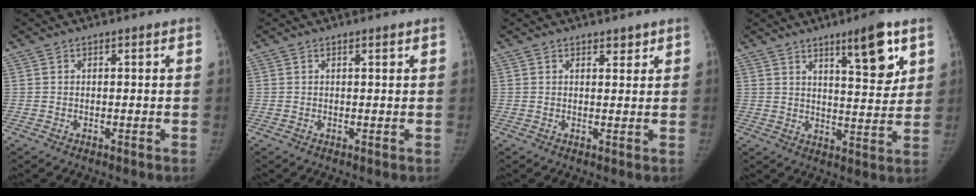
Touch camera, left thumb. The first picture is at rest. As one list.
[{"total": 0.7, "force": [0.4, 0.2, 0.5], "torque": [-0.007, -0.001, 0.007]}, {"total": 1.8, "force": [1.4, 0.9, 0.6], "torque": [0.006, -0.008, 0.015]}, {"total": 10.9, "force": [6.1, 2.7, 8.7], "torque": [-0.110, -0.037, 0.093]}]